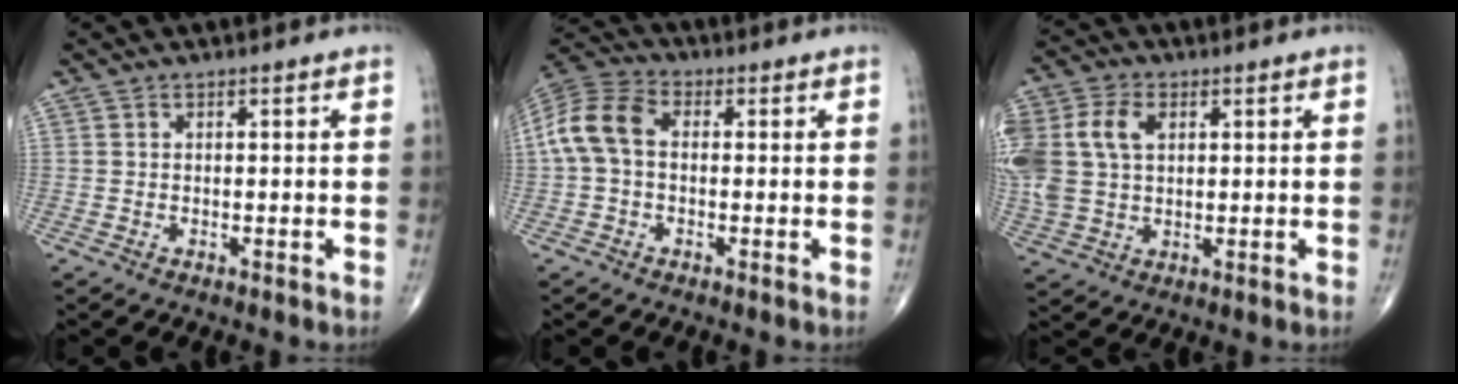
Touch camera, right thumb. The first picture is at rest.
{"total": 9.9, "force": [0.3, 6.7, 7.3], "torque": [-0.151, 0.029, -0.006]}
{"total": 15.8, "force": [3.4, 11.2, 10.6], "torque": [-0.270, 0.016, 0.069]}